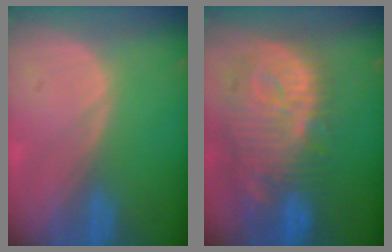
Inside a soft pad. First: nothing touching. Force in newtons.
{"total": 13.4, "press": 11.6, "slide": 6.6}